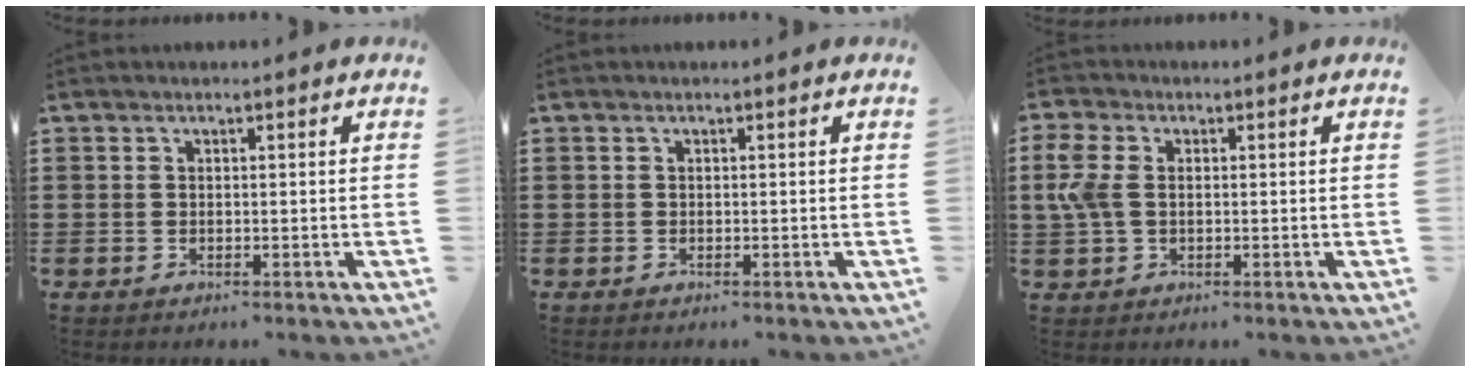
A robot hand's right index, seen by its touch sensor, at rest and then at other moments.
{"total": 0.0}
{"total": 5.2, "force": [0.4, 3.3, 3.9], "torque": [-0.118, -0.002, -0.003]}